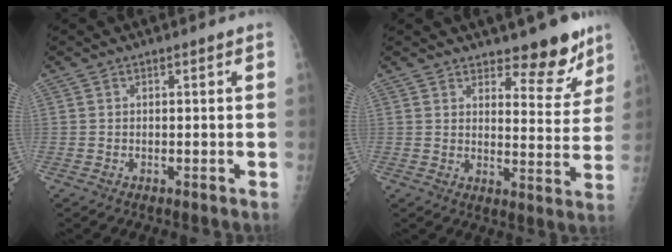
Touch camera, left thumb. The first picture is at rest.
{"total": 8.9, "force": [7.1, 3.4, 4.2], "torque": [-0.017, -0.056, 0.103]}